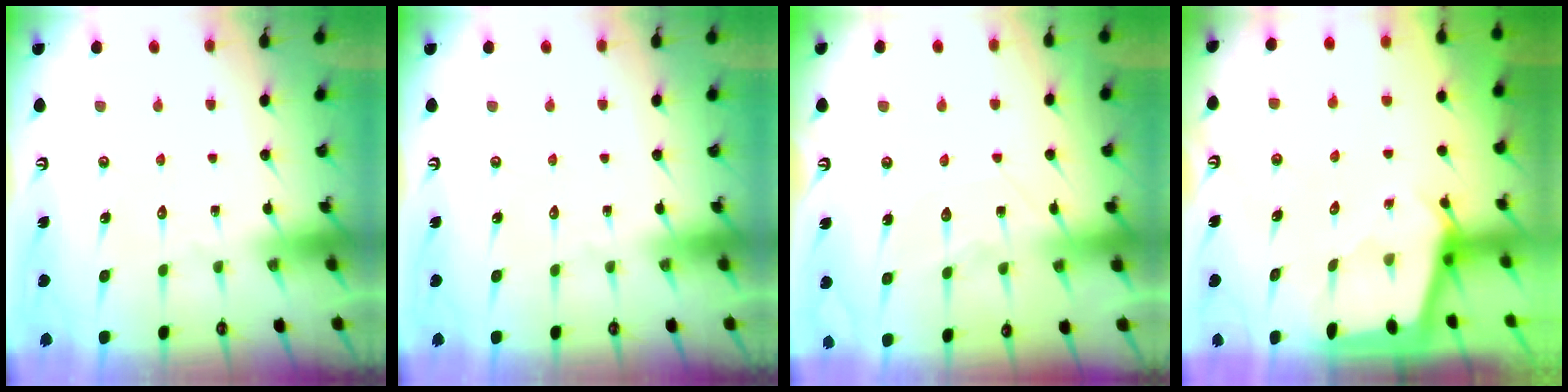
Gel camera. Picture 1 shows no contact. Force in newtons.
{"total": 0.0}
{"total": 8.2, "press": 8.2, "slide": 0.7}
{"total": 2.2, "press": 2.2, "slide": 0.3}